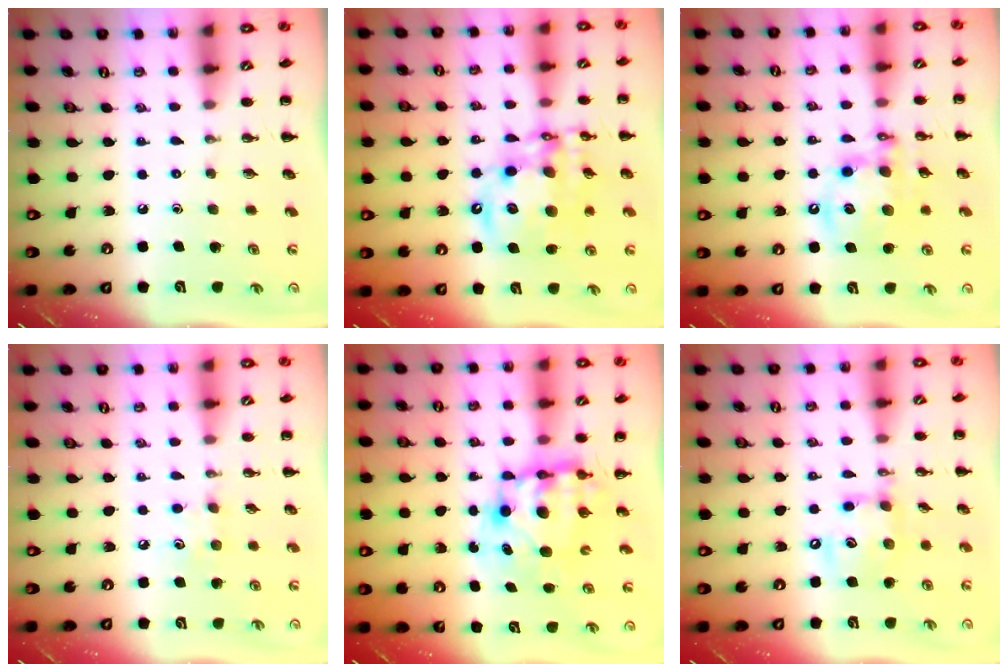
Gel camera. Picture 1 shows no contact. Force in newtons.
{"total": 16.0, "press": 15.5, "slide": 4.0}
{"total": 12.8, "press": 12.5, "slide": 3.0}
{"total": 7.4, "press": 7.1, "slide": 2.0}
{"total": 9.0, "press": 8.8, "slide": 2.2}
{"total": 12.1, "press": 12.0, "slide": 1.8}